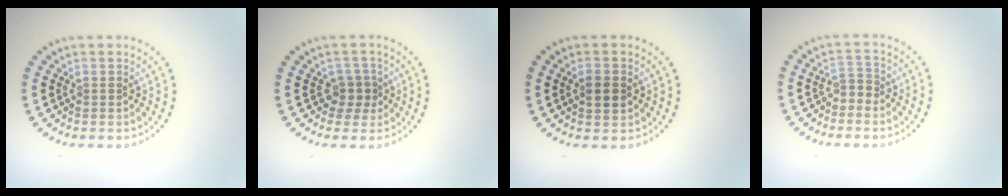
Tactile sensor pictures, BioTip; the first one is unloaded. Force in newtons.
{"total": 1.8, "press": 1.5, "slide": 1.1}
{"total": 2.2, "press": 2.2, "slide": 0.1}
{"total": 1.4, "press": 1.1, "slide": 1.0}